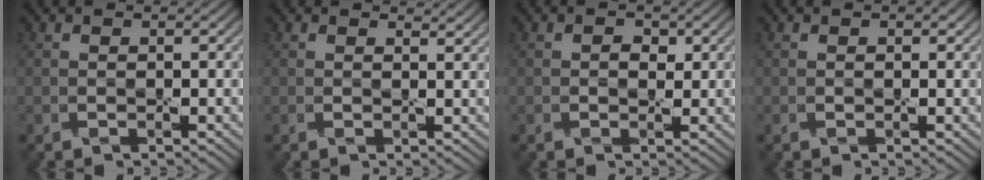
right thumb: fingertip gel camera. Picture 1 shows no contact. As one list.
[{"total": 1.4, "force": [1.3, 0.3, 0.5], "torque": [-0.007, -0.005, 0.018]}, {"total": 1.3, "force": [0.4, 1.0, 0.8], "torque": [-0.008, -0.003, 0.007]}, {"total": 0.7, "force": [0.4, 0.2, 0.6], "torque": [-0.005, 0.001, 0.005]}]